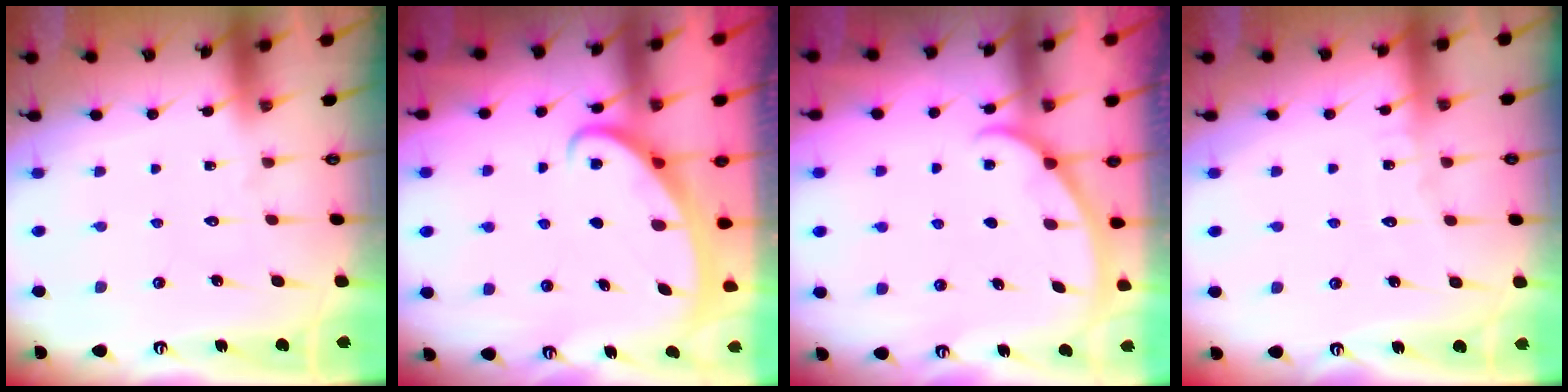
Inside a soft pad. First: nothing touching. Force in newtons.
{"total": 2.4, "press": 2.4, "slide": 0.4}
{"total": 1.0, "press": 1.0, "slide": 0.2}
{"total": 3.5, "press": 3.4, "slide": 0.3}